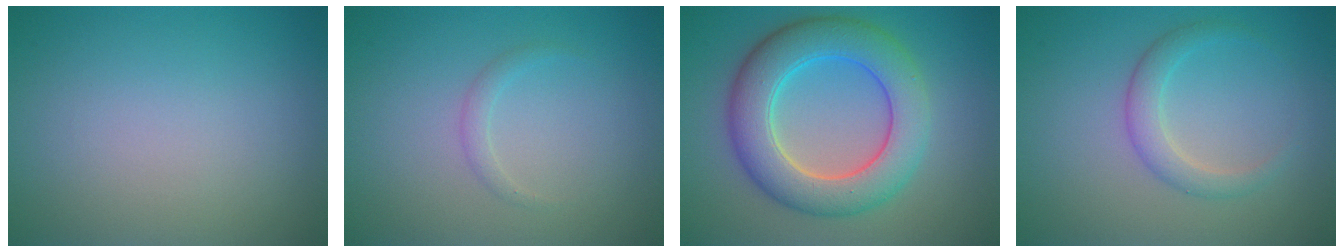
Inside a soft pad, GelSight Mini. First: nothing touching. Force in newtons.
{"total": 1.0, "press": 1.0, "slide": 0.1}
{"total": 7.9, "press": 7.8, "slide": 0.2}
{"total": 2.3, "press": 2.3, "slide": 0.0}